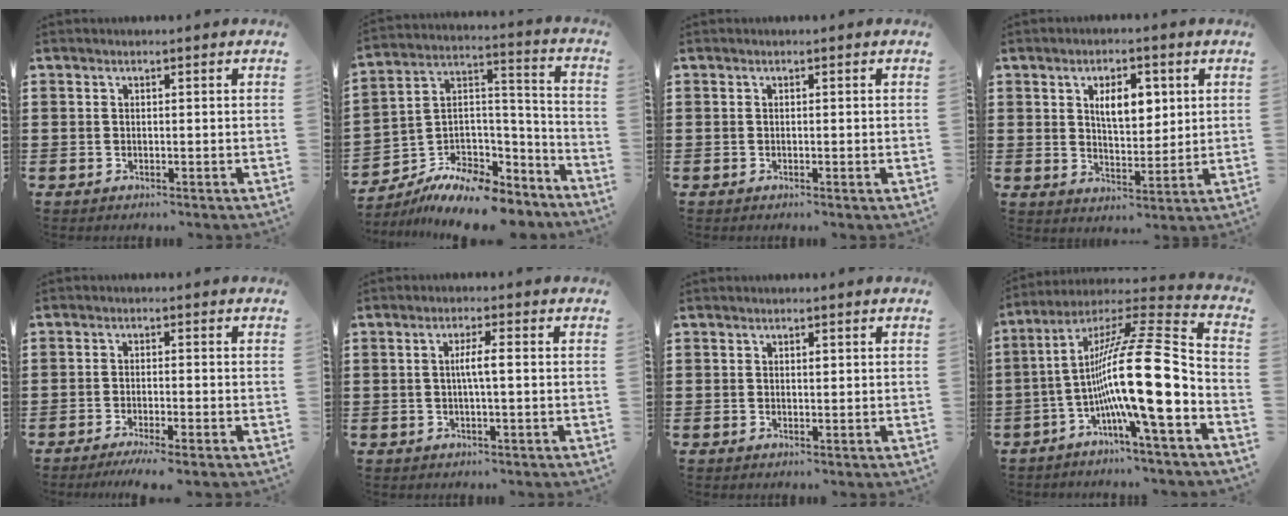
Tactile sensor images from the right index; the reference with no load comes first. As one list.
[{"total": 9.7, "force": [-8.5, 3.3, 3.2], "torque": [-0.058, 0.022, -0.162]}, {"total": 0.0}, {"total": 6.3, "force": [2.2, 3.2, 5.0], "torque": [-0.083, 0.003, 0.031]}, {"total": 2.3, "force": [-1.9, -0.3, 1.3], "torque": [-0.020, -0.001, -0.035]}, {"total": 2.9, "force": [-0.2, 0.2, 2.9], "torque": [-0.054, -0.001, -0.006]}, {"total": 0.6, "force": [0.2, 0.4, 0.4], "torque": [-0.009, 0.001, 0.004]}, {"total": 19.2, "force": [-4.0, 2.9, 18.6], "torque": [-0.346, -0.017, -0.080]}]